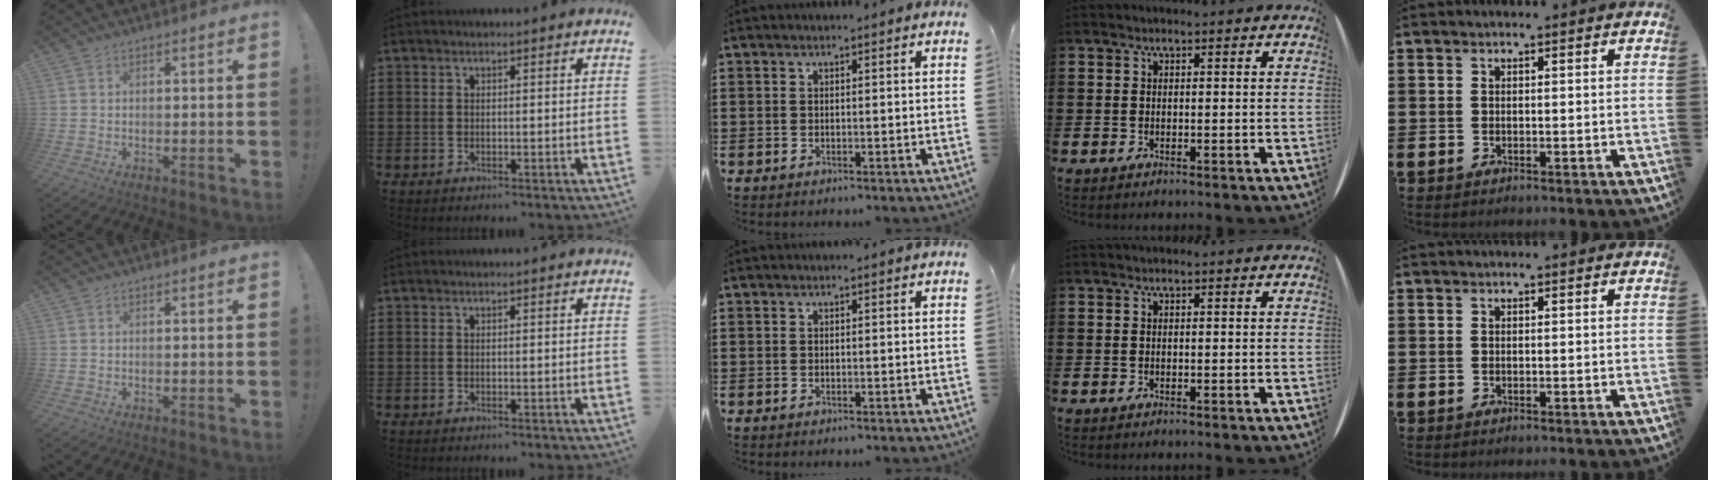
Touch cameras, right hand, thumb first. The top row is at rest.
{}